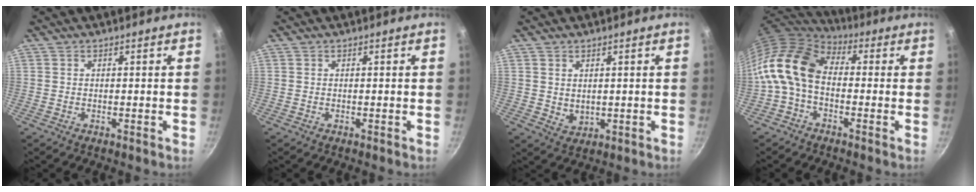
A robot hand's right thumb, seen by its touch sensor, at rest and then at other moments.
{"total": 0.0}
{"total": 2.1, "force": [0.9, 1.6, 1.0], "torque": [-0.011, -0.011, 0.019]}
{"total": 14.5, "force": [-0.9, 9.7, 10.8], "torque": [-0.206, 0.031, -0.039]}